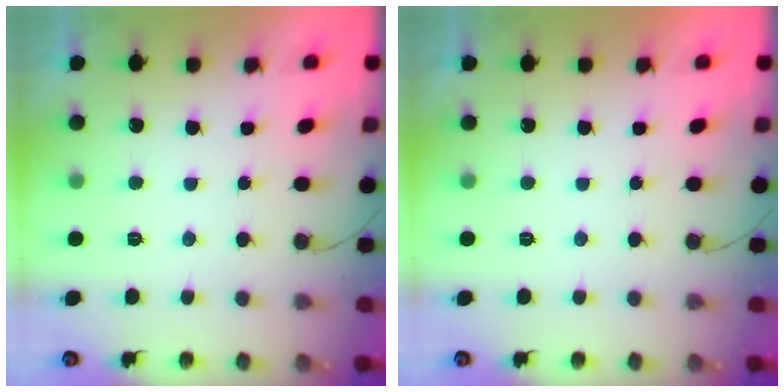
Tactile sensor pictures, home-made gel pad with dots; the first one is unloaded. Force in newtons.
{"total": 1.6, "press": 1.6, "slide": 0.0}